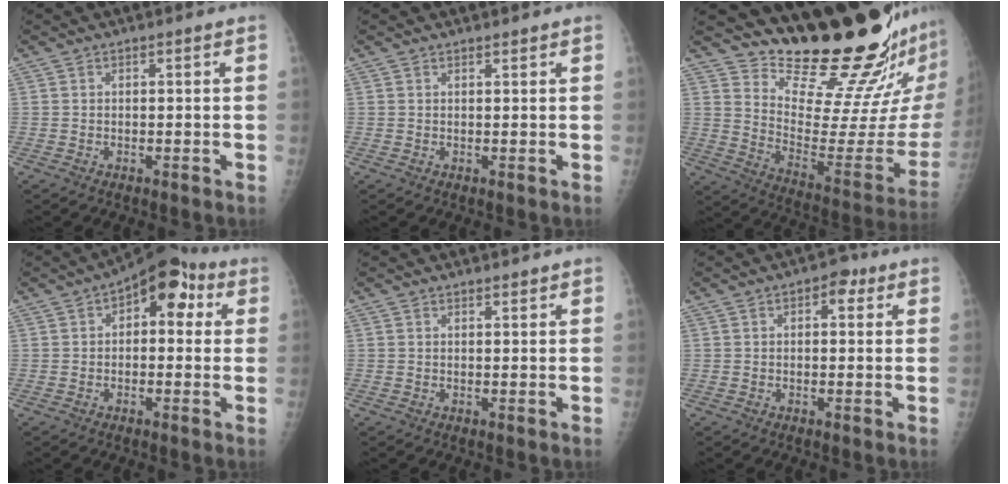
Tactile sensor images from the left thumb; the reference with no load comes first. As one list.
[{"total": 0.7, "force": [0.6, 0.2, 0.1], "torque": [-0.003, -0.006, 0.010]}, {"total": 23.9, "force": [20.4, 3.3, 12.0], "torque": [-0.142, -0.193, 0.298]}, {"total": 9.8, "force": [2.9, 5.8, 7.4], "torque": [-0.056, 0.025, 0.027]}, {"total": 1.0, "force": [0.9, 0.3, 0.2], "torque": [-0.001, -0.007, 0.013]}, {"total": 3.4, "force": [1.4, 2.1, 2.3], "torque": [-0.012, 0.002, 0.013]}]